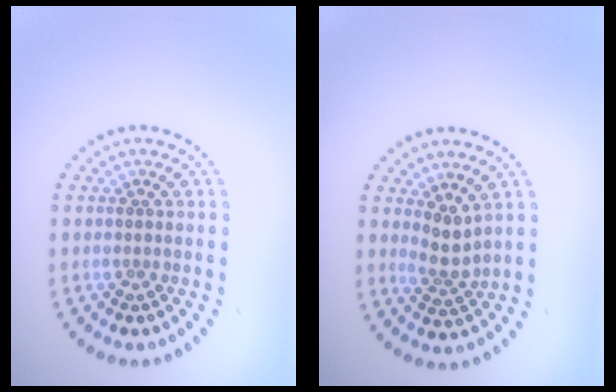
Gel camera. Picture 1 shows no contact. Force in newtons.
{"total": 2.2, "press": 1.6, "slide": 1.5}